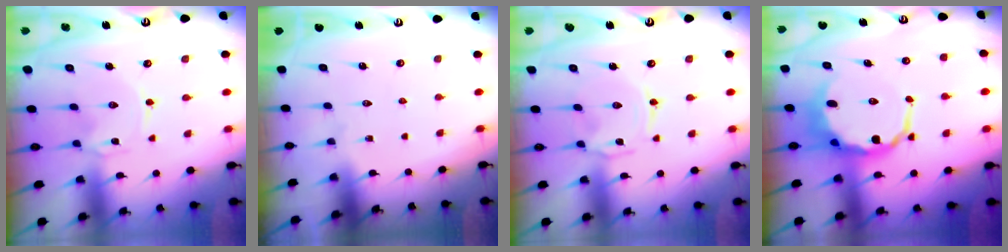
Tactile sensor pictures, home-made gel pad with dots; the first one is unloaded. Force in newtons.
{"total": 0.0}
{"total": 1.4, "press": 1.3, "slide": 0.5}
{"total": 7.9, "press": 7.5, "slide": 2.4}